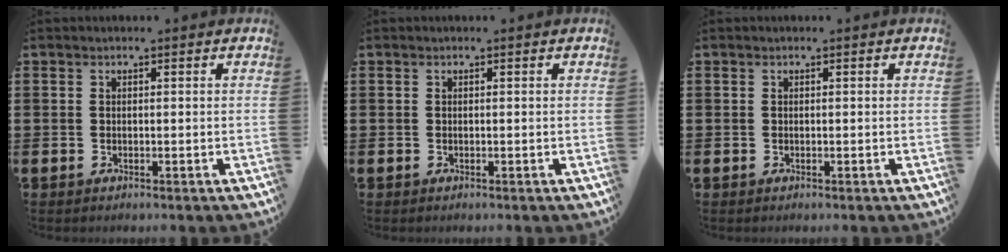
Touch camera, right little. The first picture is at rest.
{"total": 0.0}
{"total": 0.0}